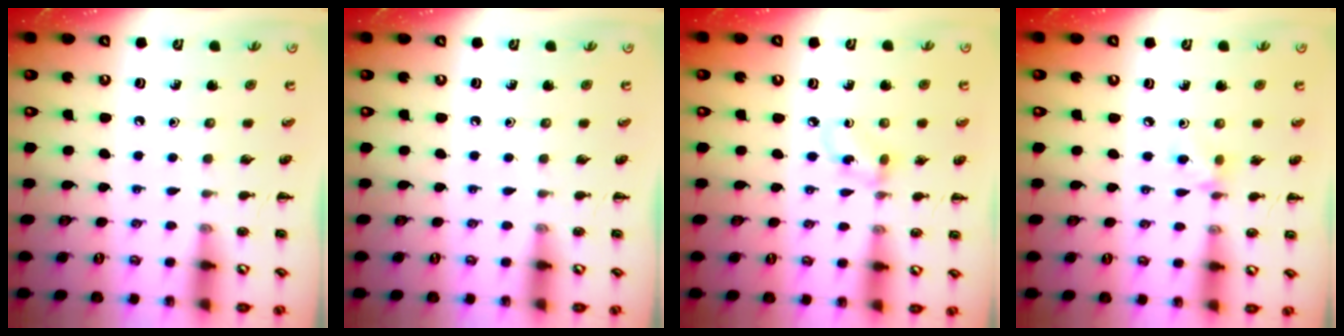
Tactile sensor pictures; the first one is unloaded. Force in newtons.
{"total": 0.0}
{"total": 5.2, "press": 5.0, "slide": 1.3}
{"total": 4.7, "press": 4.4, "slide": 1.7}